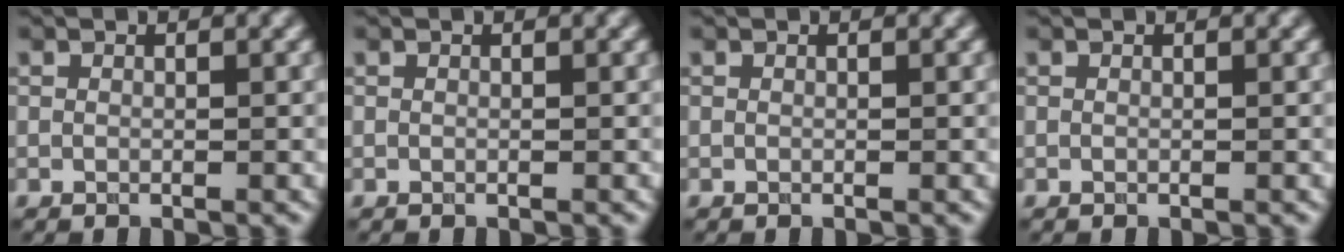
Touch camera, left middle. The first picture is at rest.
{"total": 0.0}
{"total": 0.0}
{"total": 0.0}